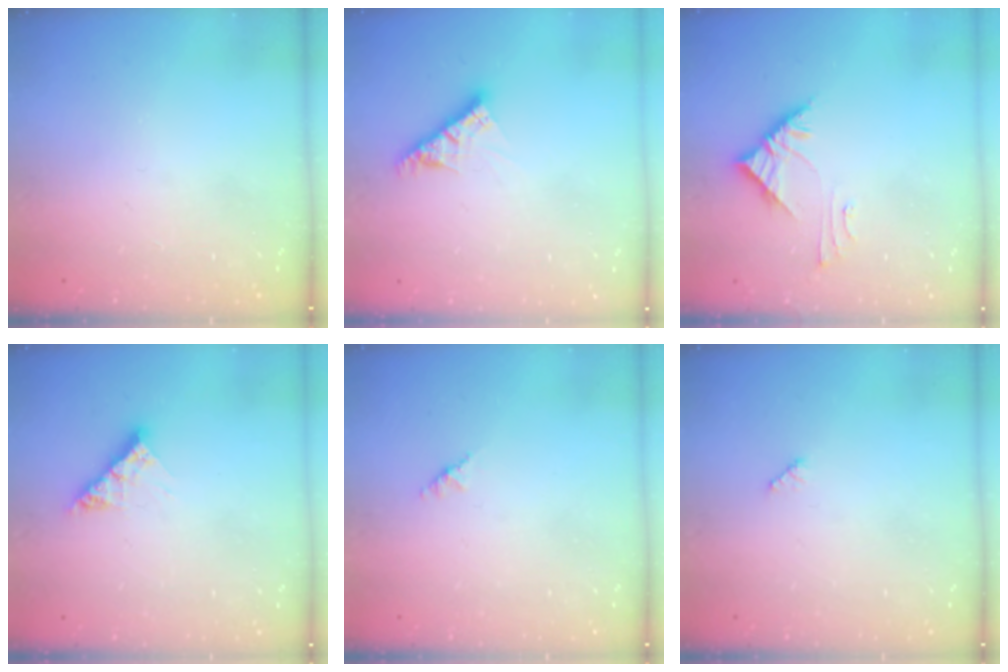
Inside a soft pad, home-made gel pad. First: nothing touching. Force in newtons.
{"total": 7.8, "press": 7.7, "slide": 0.8}
{"total": 6.2, "press": 6.2, "slide": 0.1}
{"total": 7.6, "press": 7.6, "slide": 0.7}
{"total": 1.4, "press": 1.3, "slide": 0.4}
{"total": 3.2, "press": 3.2, "slide": 0.4}